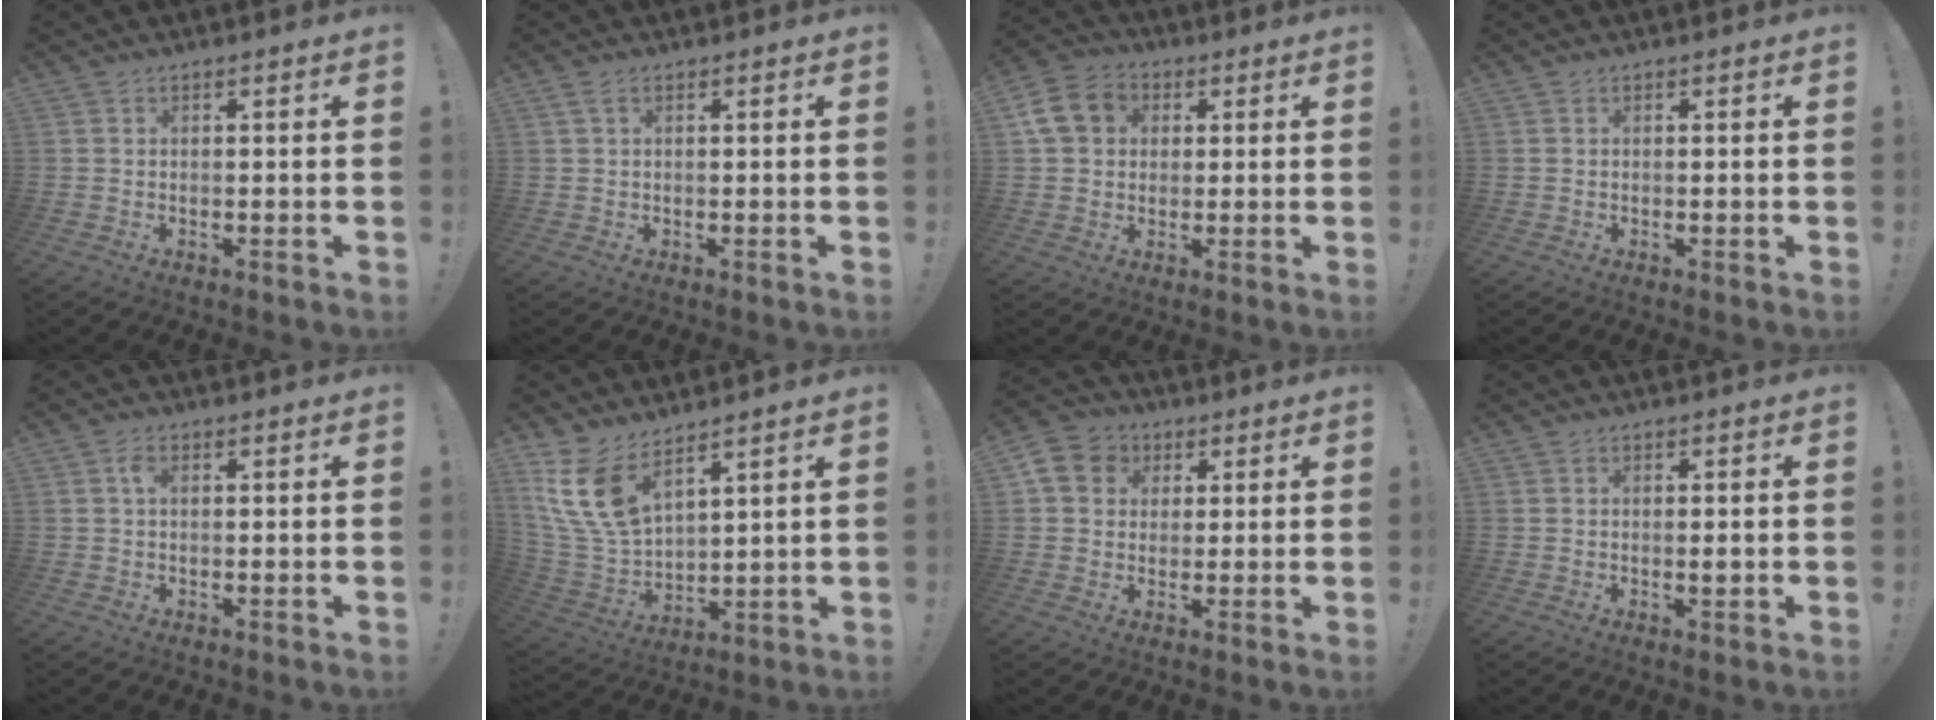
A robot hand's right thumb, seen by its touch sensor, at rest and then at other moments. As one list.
[{"total": 1.8, "force": [0.8, 0.8, 1.4], "torque": [-0.030, 0.004, 0.015]}, {"total": 11.0, "force": [3.2, 9.0, 5.3], "torque": [-0.088, 0.005, 0.069]}, {"total": 0.0}, {"total": 2.6, "force": [0.6, 1.5, 2.1], "torque": [-0.037, 0.004, 0.008]}, {"total": 13.5, "force": [9.0, 6.4, 7.8], "torque": [-0.173, -0.056, 0.174]}, {"total": 8.9, "force": [2.6, 7.8, 3.5], "torque": [-0.049, 0.002, 0.054]}, {"total": 1.5, "force": [-0.2, 0.2, 1.5], "torque": [-0.011, -0.007, -0.007]}]